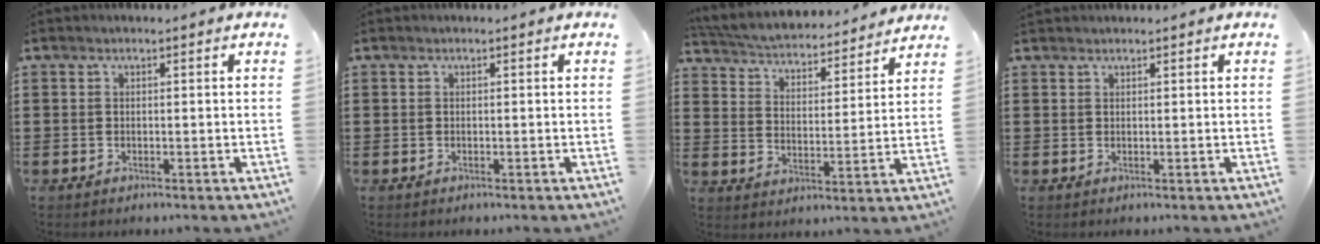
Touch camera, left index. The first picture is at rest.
{"total": 0.0}
{"total": 3.7, "force": [3.6, 0.1, 0.5], "torque": [-0.035, -0.032, 0.055]}
{"total": 0.8, "force": [0.8, 0.0, 0.1], "torque": [-0.004, 0.000, 0.016]}